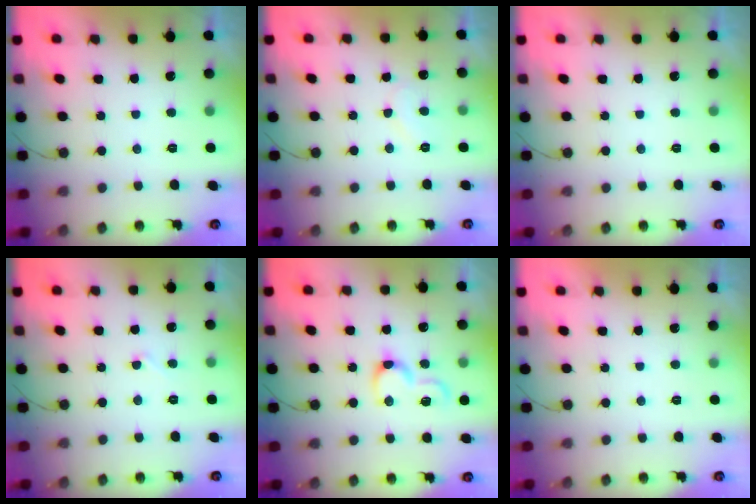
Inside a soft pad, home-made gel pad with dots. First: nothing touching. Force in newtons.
{"total": 6.5, "press": 6.5, "slide": 0.4}
{"total": 0.0}
{"total": 2.8, "press": 2.8, "slide": 0.2}
{"total": 7.4, "press": 7.3, "slide": 0.8}
{"total": 1.8, "press": 1.8, "slide": 0.1}